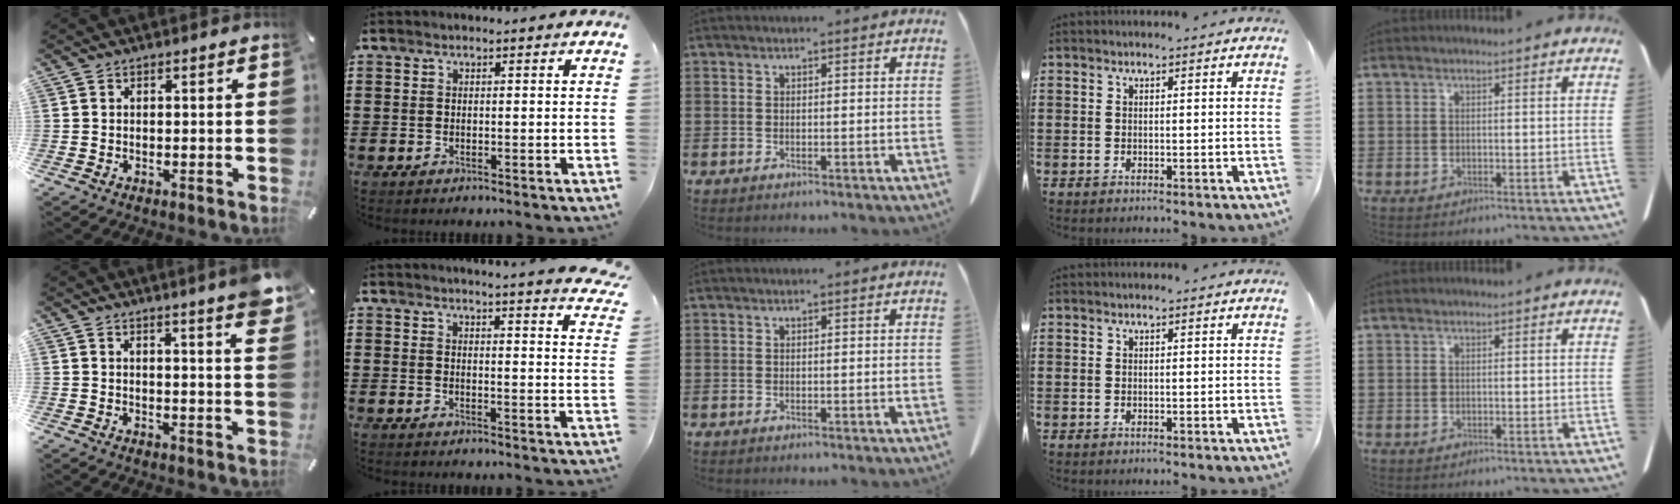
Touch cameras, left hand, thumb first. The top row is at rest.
{"thumb": {"total": 6.0, "force": [4.8, 0.5, 3.5], "torque": [-0.051, -0.030, 0.079]}, "index": {"total": 3.8, "force": [3.5, -0.8, 1.2], "torque": [-0.029, -0.024, 0.058]}}